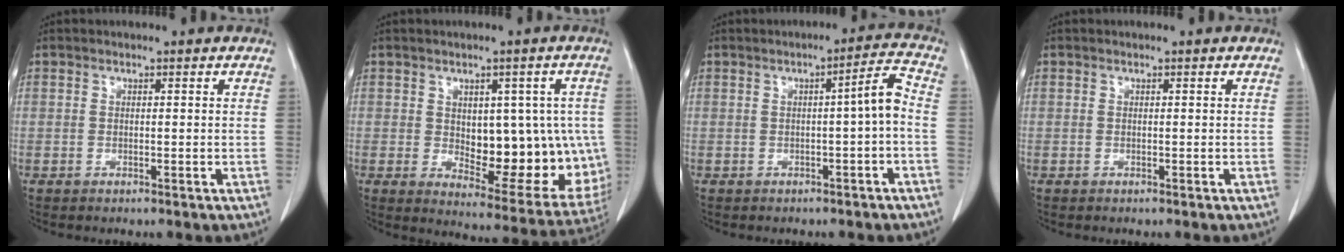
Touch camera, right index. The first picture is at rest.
{"total": 15.9, "force": [-0.6, 7.8, 13.8], "torque": [-0.150, 0.008, 0.019]}
{"total": 4.2, "force": [-0.8, -0.1, 4.1], "torque": [-0.056, 0.012, -0.012]}
{"total": 0.0}